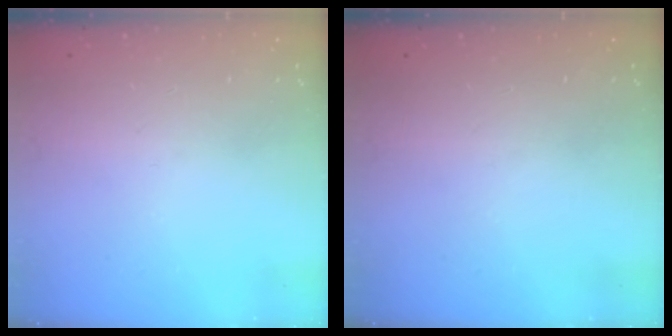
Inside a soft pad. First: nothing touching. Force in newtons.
{"total": 0.0}